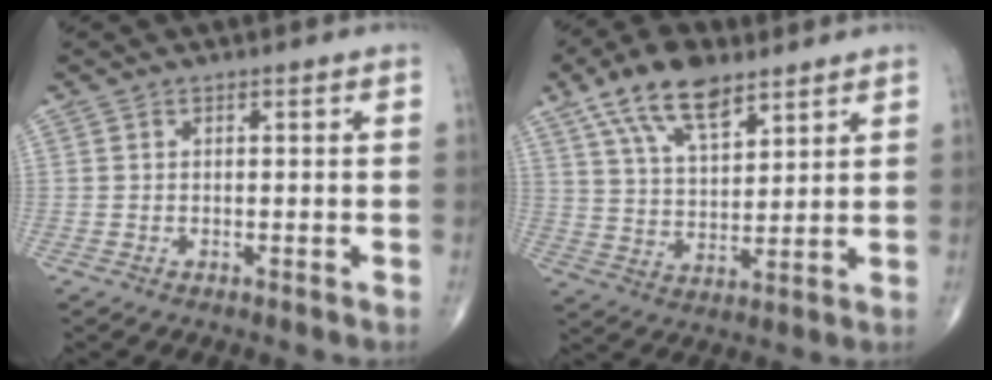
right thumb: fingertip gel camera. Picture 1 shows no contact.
{"total": 13.1, "force": [8.0, 5.9, 8.6], "torque": [-0.136, -0.026, 0.148]}